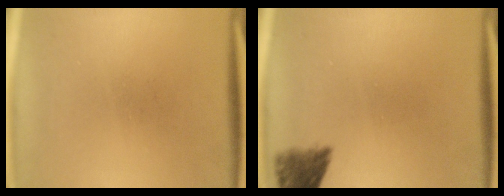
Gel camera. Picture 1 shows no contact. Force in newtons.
{"total": 4.6}